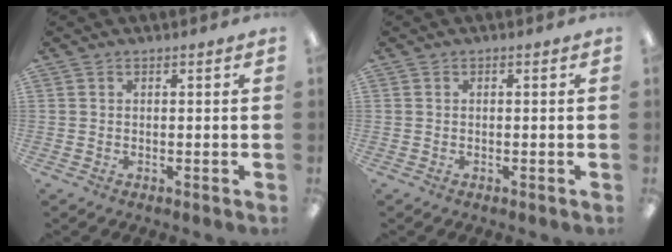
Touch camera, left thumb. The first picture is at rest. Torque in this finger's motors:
{"motor_torque": [0.00, 0.00, 0.03, 0.03, 0.00]}